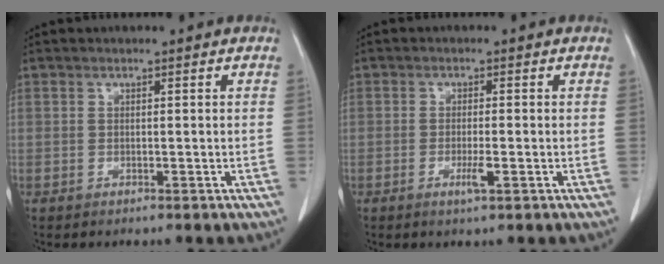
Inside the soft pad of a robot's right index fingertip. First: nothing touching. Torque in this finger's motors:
{"motor_torque": [0.13, -0.08, 0.05, 0.03]}